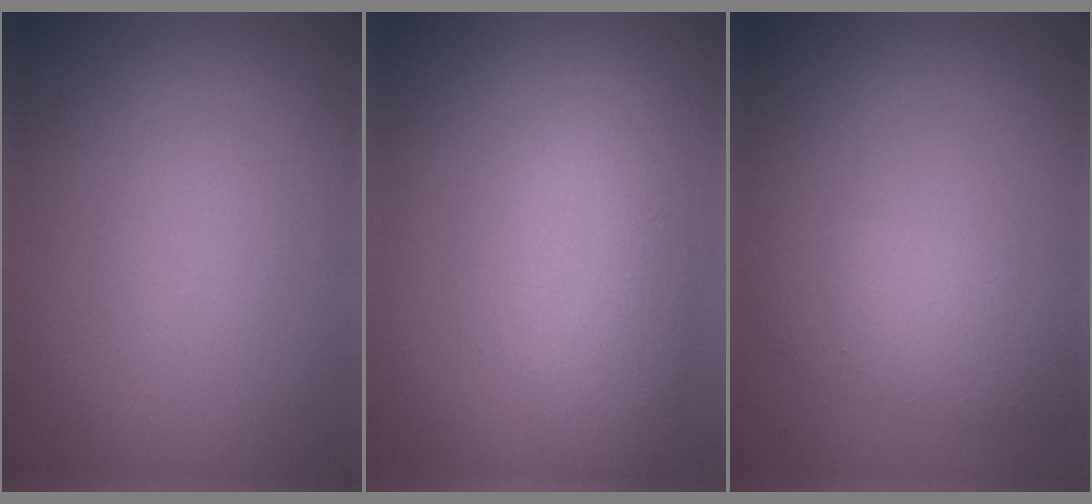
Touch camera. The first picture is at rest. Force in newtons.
{"total": 4.3, "press": 4.3, "slide": 0.3}
{"total": 2.9, "press": 2.9, "slide": 0.0}